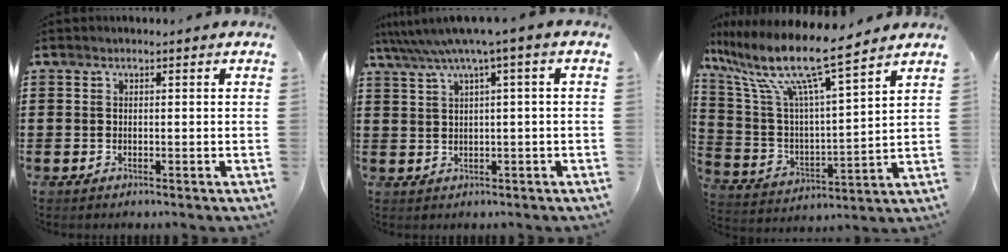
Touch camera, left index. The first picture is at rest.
{"total": 4.3, "force": [1.4, -0.5, 4.0], "torque": [-0.080, -0.014, 0.019]}
{"total": 11.7, "force": [9.2, 1.2, 7.2], "torque": [-0.177, -0.055, 0.151]}